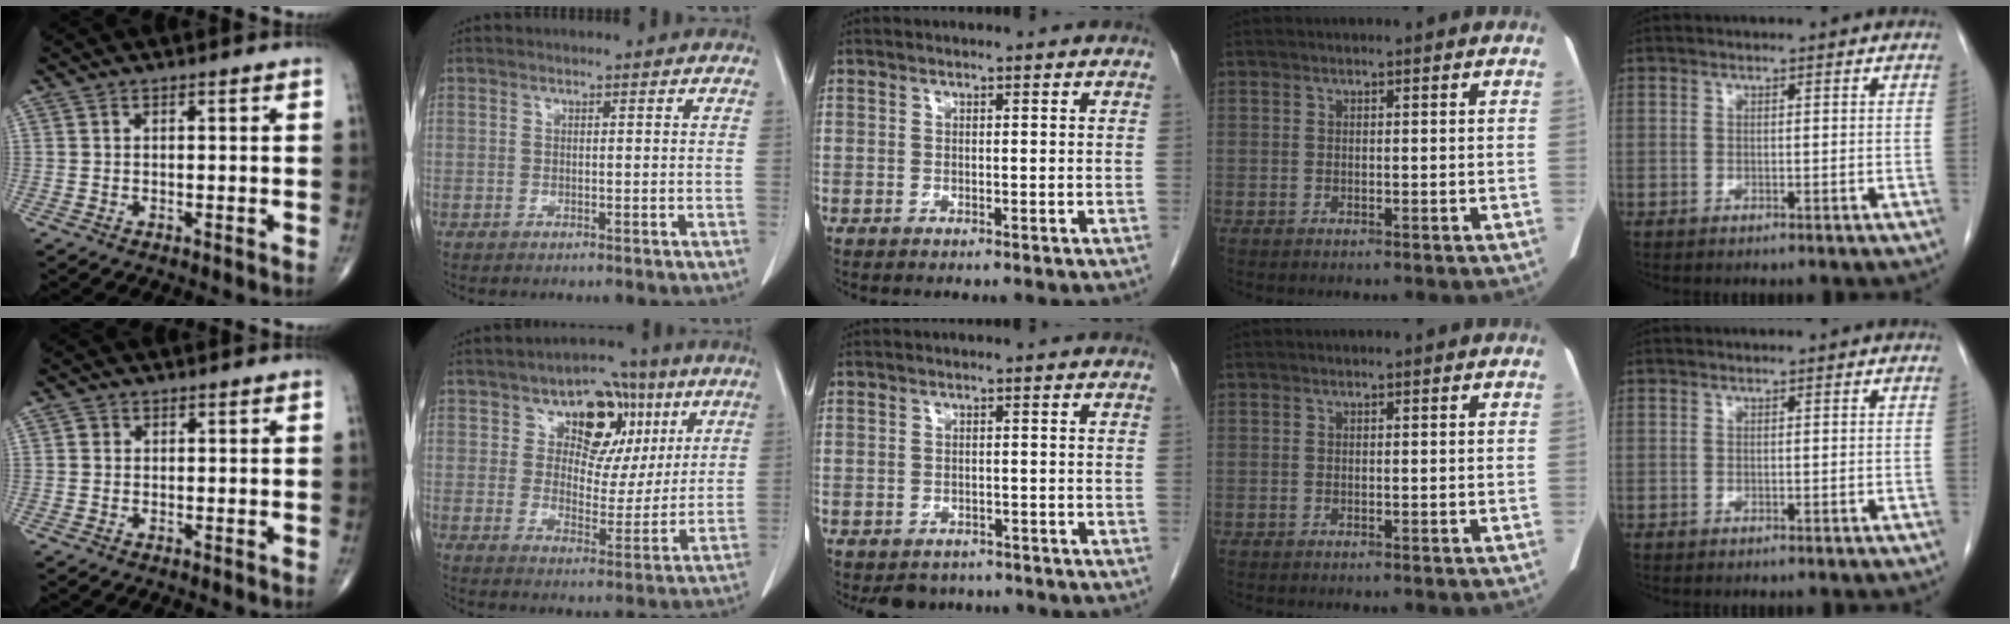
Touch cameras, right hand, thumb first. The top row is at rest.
{"thumb": {"total": 1.0, "force": [0.1, 1.0, 0.3], "torque": [0.001, 0.002, 0.000]}, "index": {"total": 10.6, "force": [4.7, 7.1, 6.3], "torque": [-0.072, 0.023, 0.073]}, "middle": {"total": 4.4, "force": [-3.8, 2.3, 0.4], "torque": [0.001, 0.002, -0.050]}}